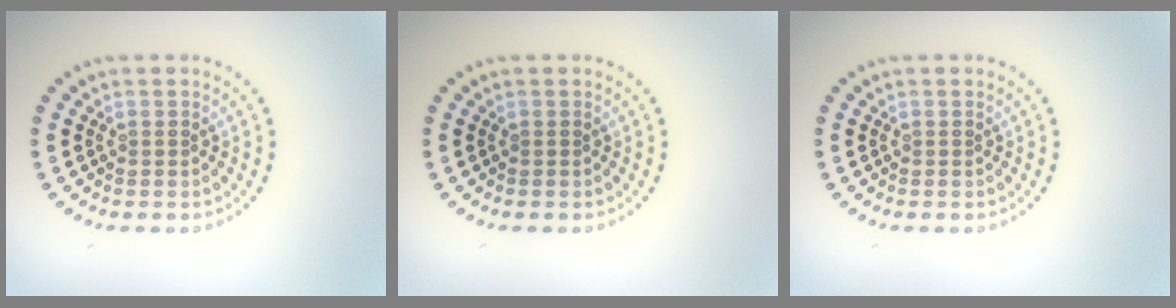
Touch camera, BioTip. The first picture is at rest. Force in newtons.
{"total": 0.0}
{"total": 0.0}